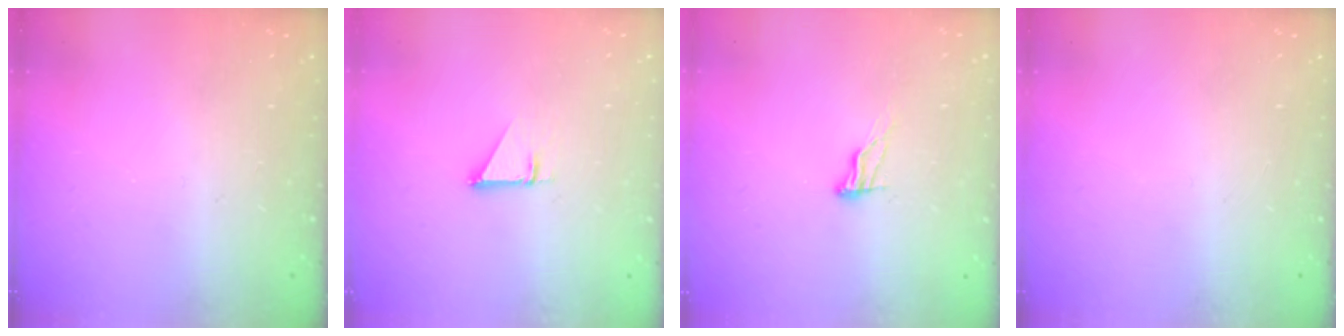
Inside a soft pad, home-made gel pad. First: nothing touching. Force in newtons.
{"total": 1.0, "press": 1.0, "slide": 0.1}
{"total": 5.8, "press": 5.8, "slide": 0.5}
{"total": 0.0}